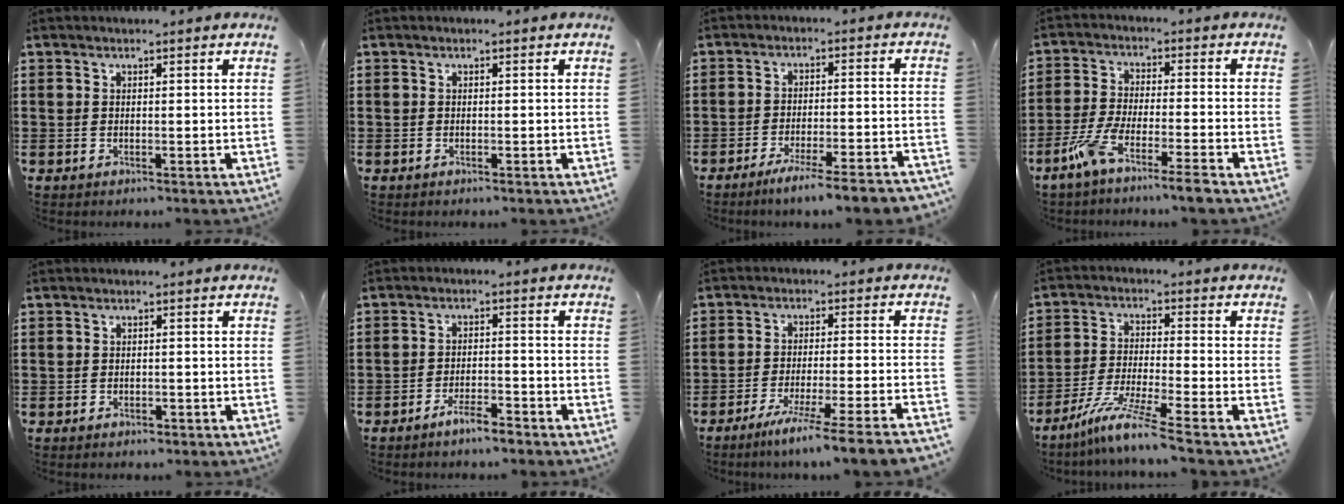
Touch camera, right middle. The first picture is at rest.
{"total": 0.0}
{"total": 5.3, "force": [-4.6, -0.5, 2.6], "torque": [-0.037, -0.011, -0.084]}
{"total": 6.8, "force": [-5.3, 0.0, 4.3], "torque": [-0.102, -0.018, -0.103]}
{"total": 1.0, "force": [-0.8, 0.5, 0.1], "torque": [-0.004, 0.002, -0.019]}
{"total": 3.7, "force": [-3.2, 0.5, 1.7], "torque": [-0.037, 0.005, -0.065]}
{"total": 6.2, "force": [-5.4, -1.3, 3.0], "torque": [-0.049, -0.021, -0.103]}
{"total": 7.8, "force": [-6.2, -0.3, 4.7], "torque": [-0.101, -0.016, -0.123]}